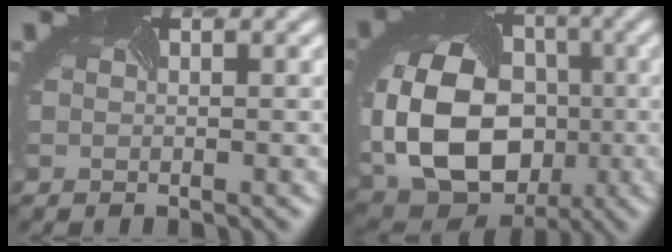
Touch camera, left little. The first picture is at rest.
{"total": 13.0, "force": [-1.9, 9.9, 8.2], "torque": [-0.174, -0.029, -0.022]}